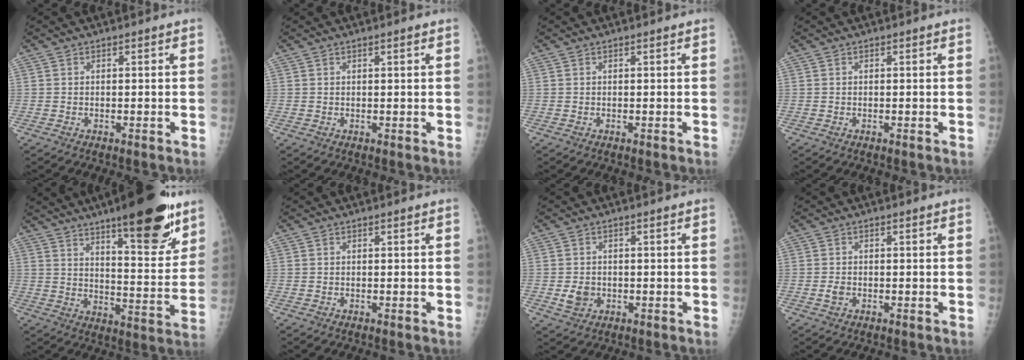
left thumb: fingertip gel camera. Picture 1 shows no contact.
{"total": 0.8, "force": [0.5, 0.0, 0.6], "torque": [-0.010, 0.000, 0.007]}
{"total": 0.0}
{"total": 0.0}
{"total": 20.2, "force": [13.1, 5.2, 14.4], "torque": [-0.173, -0.073, 0.195]}
{"total": 0.0}
{"total": 3.1, "force": [-0.5, 2.5, 1.7], "torque": [-0.024, 0.000, -0.004]}
{"total": 1.3, "force": [-0.3, 0.8, 0.9], "torque": [-0.017, -0.001, -0.004]}